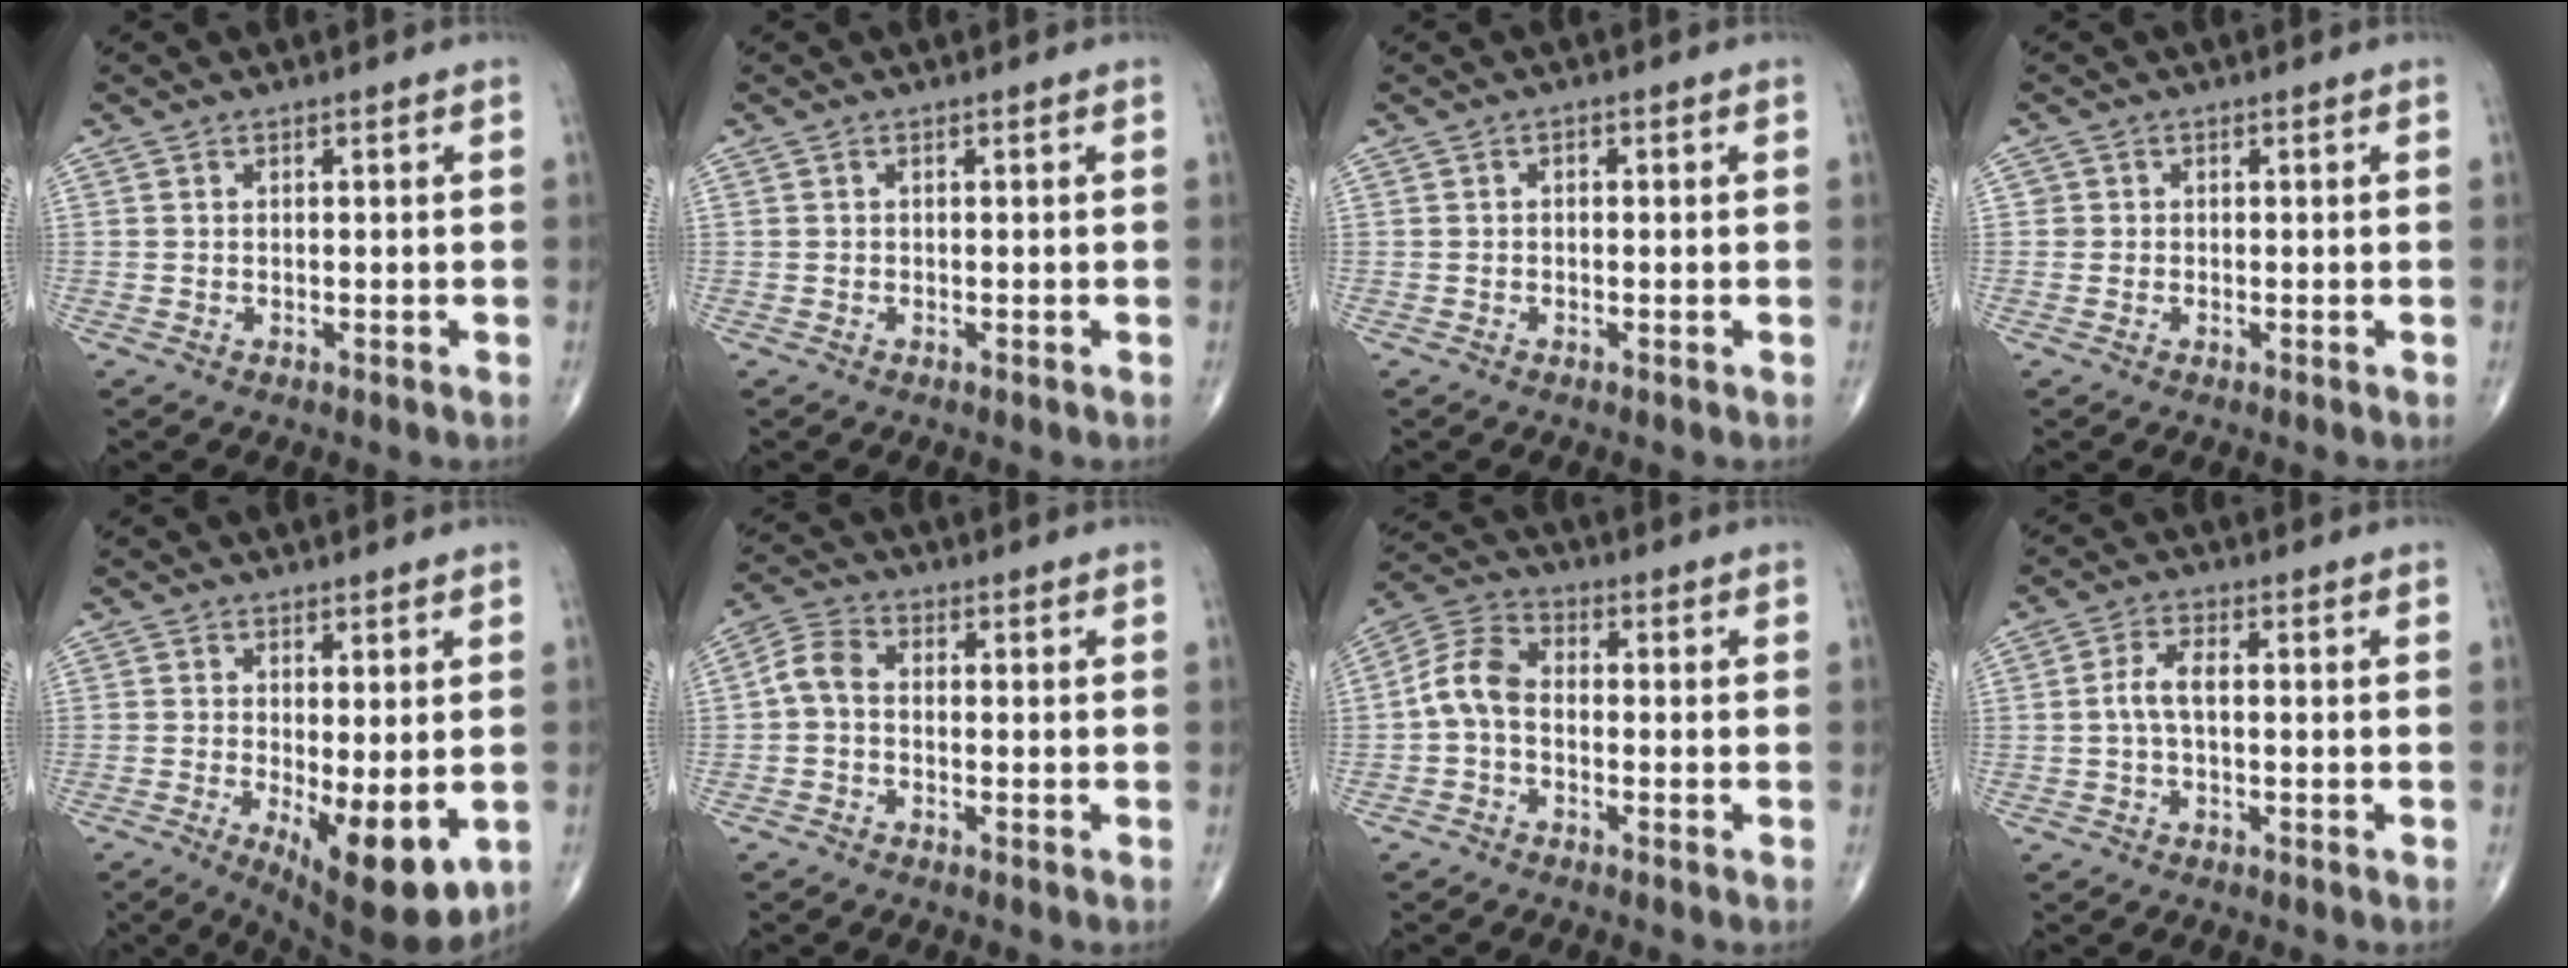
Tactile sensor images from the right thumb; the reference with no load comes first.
{"total": 0.0}
{"total": 0.7, "force": [0.1, 0.5, 0.6], "torque": [-0.006, 0.002, -0.002]}
{"total": 1.0, "force": [0.0, 1.0, 0.0], "torque": [0.008, 0.004, -0.001]}
{"total": 11.5, "force": [-2.5, 4.0, 10.5], "torque": [-0.144, -0.026, -0.023]}
{"total": 4.5, "force": [-0.6, 3.0, 3.3], "torque": [-0.062, 0.016, -0.025]}
{"total": 6.8, "force": [-1.2, 4.3, 5.1], "torque": [-0.099, 0.025, -0.038]}
{"total": 3.9, "force": [-0.1, 1.7, 3.5], "torque": [-0.079, 0.011, -0.005]}